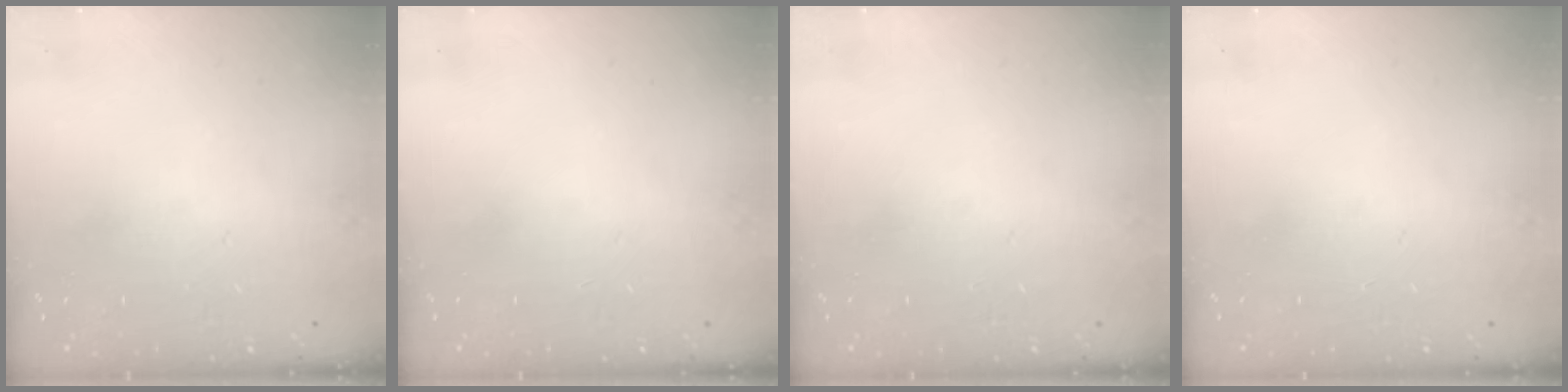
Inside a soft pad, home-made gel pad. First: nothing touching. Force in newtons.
{"total": 0.0}
{"total": 0.0}
{"total": 0.0}